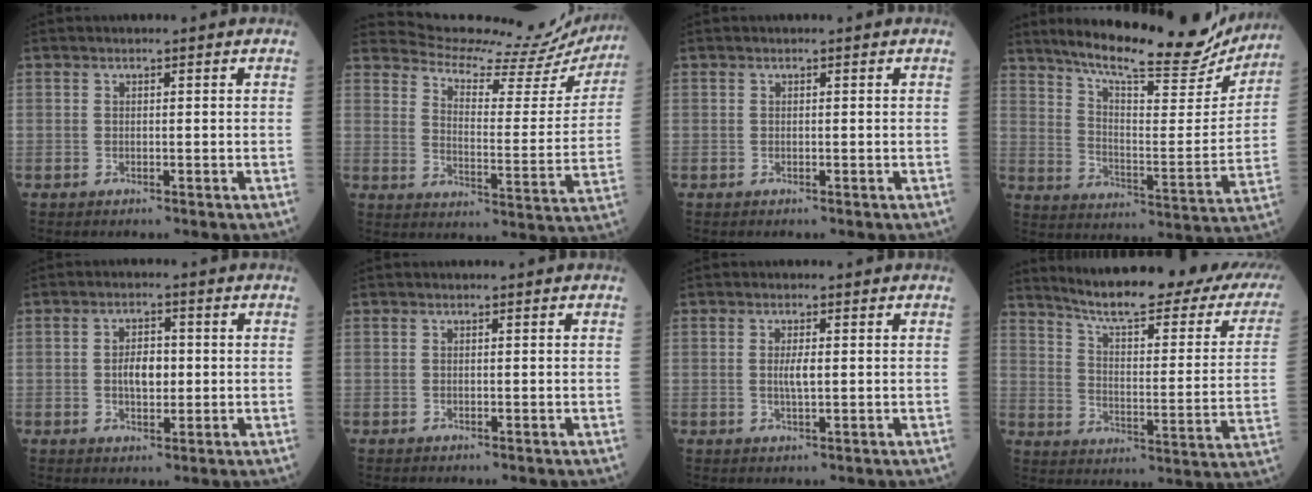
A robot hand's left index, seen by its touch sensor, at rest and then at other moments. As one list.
[{"total": 19.9, "force": [19.6, 2.0, 2.8], "torque": [-0.043, -0.086, 0.237]}, {"total": 0.0}, {"total": 21.4, "force": [19.0, 3.2, 9.2], "torque": [-0.143, -0.032, 0.264]}, {"total": 4.4, "force": [-0.2, 2.3, 3.7], "torque": [-0.069, 0.003, -0.004]}, {"total": 0.0}, {"total": 2.1, "force": [-0.1, 0.3, 2.1], "torque": [-0.045, -0.005, 0.000]}, {"total": 26.5, "force": [22.1, 4.1, 14.0], "torque": [-0.199, -0.047, 0.277]}]